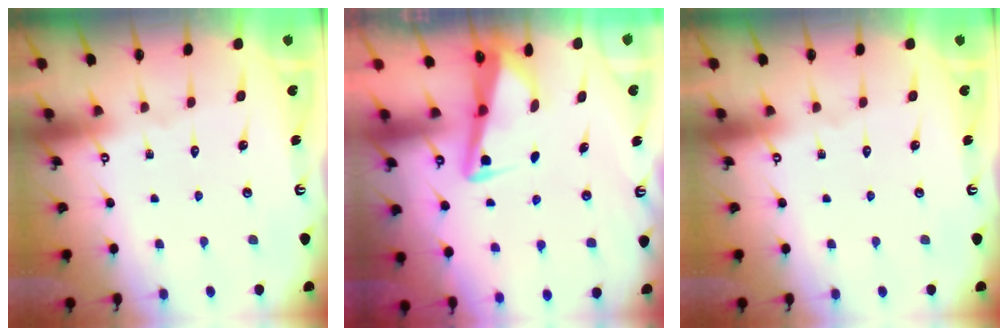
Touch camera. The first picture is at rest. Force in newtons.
{"total": 3.6, "press": 3.6, "slide": 0.4}
{"total": 0.0}